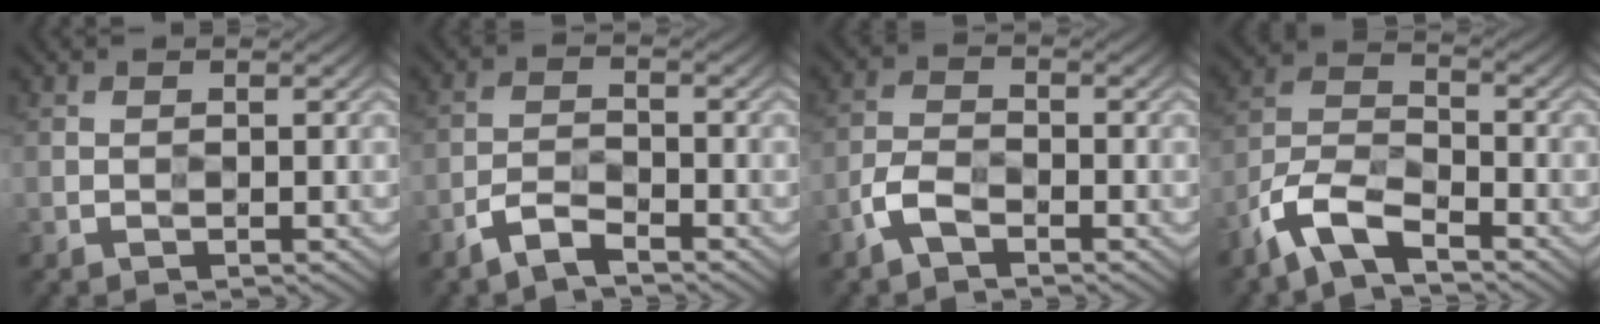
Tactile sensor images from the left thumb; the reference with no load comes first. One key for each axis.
{"total": 3.5, "fx": -2.7, "fy": 0.9, "fz": 1.9, "tx": -0.043, "ty": 0.001, "tz": -0.063}
{"total": 3.6, "fx": -2.4, "fy": 1.5, "fz": 2.3, "tx": -0.053, "ty": 0.003, "tz": -0.059}
{"total": 7.8, "fx": -5.6, "fy": 2.6, "fz": 4.8, "tx": -0.099, "ty": -0.001, "tz": -0.129}